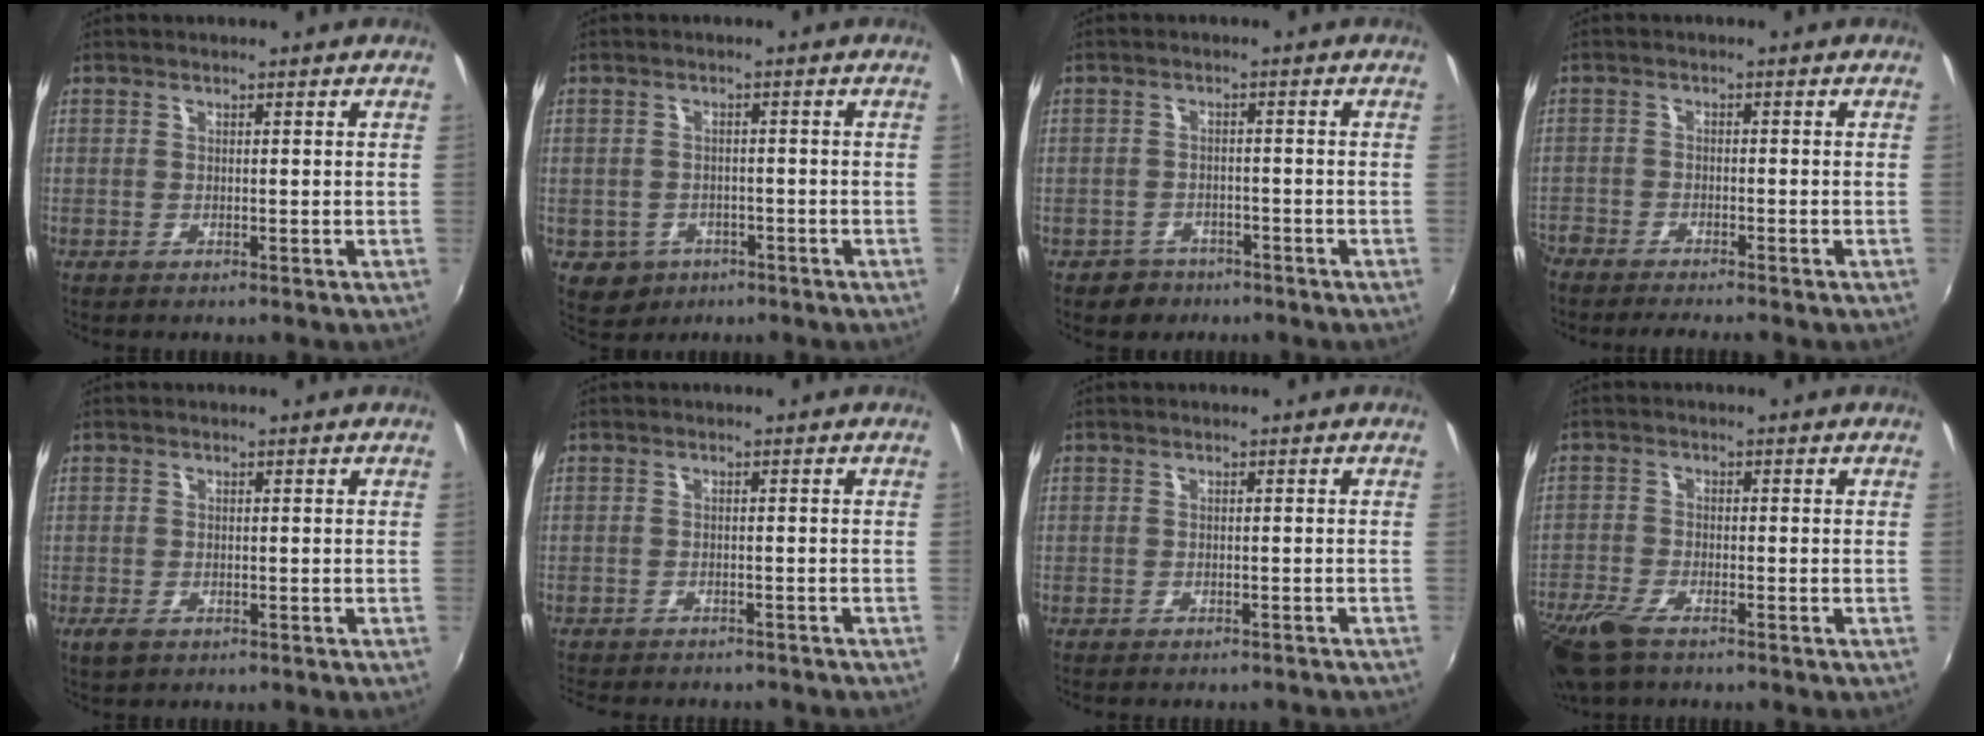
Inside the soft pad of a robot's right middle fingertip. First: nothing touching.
{"total": 5.7, "force": [-2.4, 4.9, 1.7], "torque": [-0.048, -0.002, -0.025]}
{"total": 4.1, "force": [-2.9, 2.9, 0.4], "torque": [-0.025, 0.006, -0.043]}
{"total": 7.0, "force": [-6.4, 1.2, 2.7], "torque": [-0.083, -0.020, -0.112]}
{"total": 2.3, "force": [-1.3, 1.1, 1.5], "torque": [-0.029, -0.005, -0.022]}
{"total": 7.9, "force": [-7.1, 2.0, 2.8], "torque": [-0.069, -0.015, -0.101]}
{"total": 5.7, "force": [-5.2, 1.4, 2.1], "torque": [-0.048, -0.015, -0.064]}
{"total": 10.1, "force": [-7.2, 3.4, 6.2], "torque": [-0.159, -0.039, -0.140]}